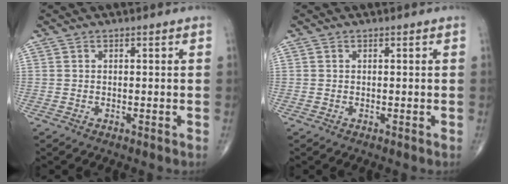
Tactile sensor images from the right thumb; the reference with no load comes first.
{"total": 0.0}